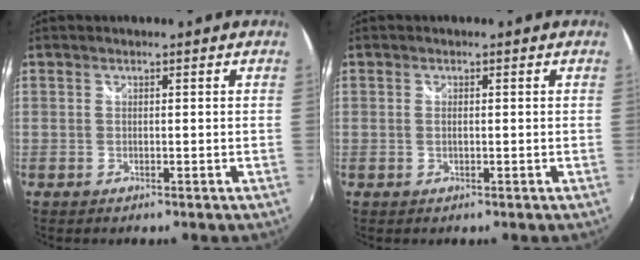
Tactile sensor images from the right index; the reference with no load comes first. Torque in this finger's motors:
{"motor_torque": [-0.14, 0.17, -0.10, -0.01]}